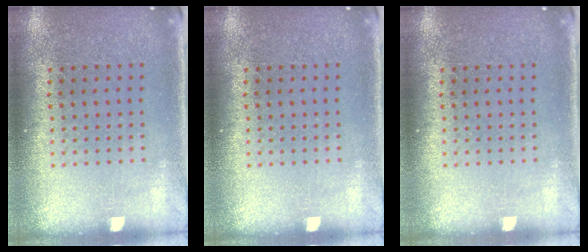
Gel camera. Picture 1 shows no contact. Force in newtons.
{"total": 0.0}
{"total": 0.0}